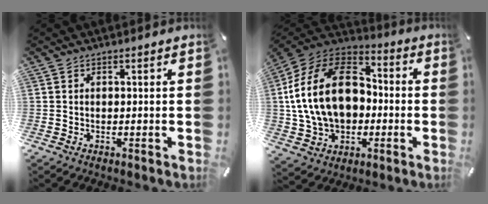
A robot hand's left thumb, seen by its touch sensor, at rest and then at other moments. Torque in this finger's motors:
{"motor_torque": [1.43, 2.33, 1.77, -1.00, 0.47]}